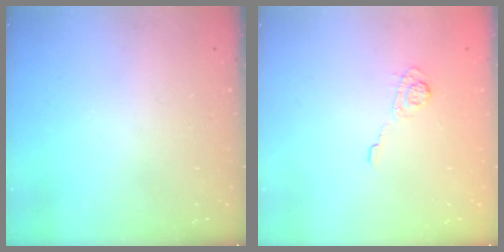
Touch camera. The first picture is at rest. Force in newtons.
{"total": 5.0, "press": 4.8, "slide": 1.4}